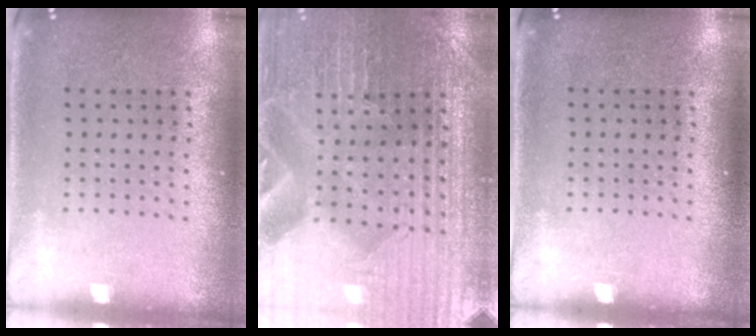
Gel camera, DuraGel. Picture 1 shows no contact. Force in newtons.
{"total": 3.6, "press": 3.6, "slide": 0.4}
{"total": 0.0}